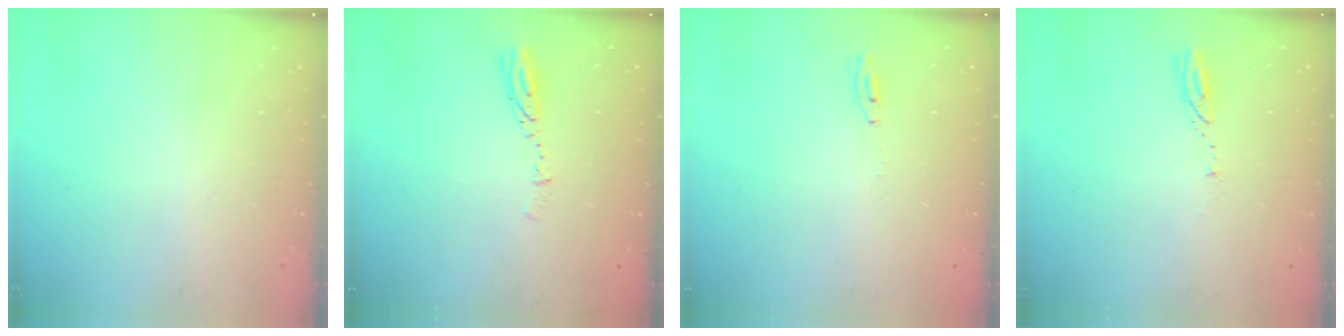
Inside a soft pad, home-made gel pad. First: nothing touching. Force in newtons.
{"total": 3.6, "press": 3.5, "slide": 0.4}
{"total": 2.0, "press": 2.0, "slide": 0.2}
{"total": 3.0, "press": 3.0, "slide": 0.1}